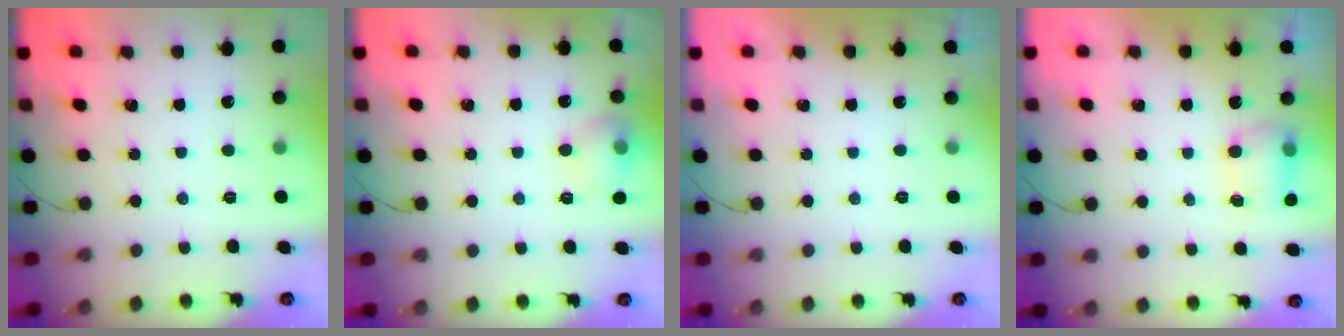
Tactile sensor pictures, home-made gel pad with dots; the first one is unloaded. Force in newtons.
{"total": 9.5, "press": 9.4, "slide": 1.3}
{"total": 0.0}
{"total": 9.7, "press": 6.9, "slide": 6.8}